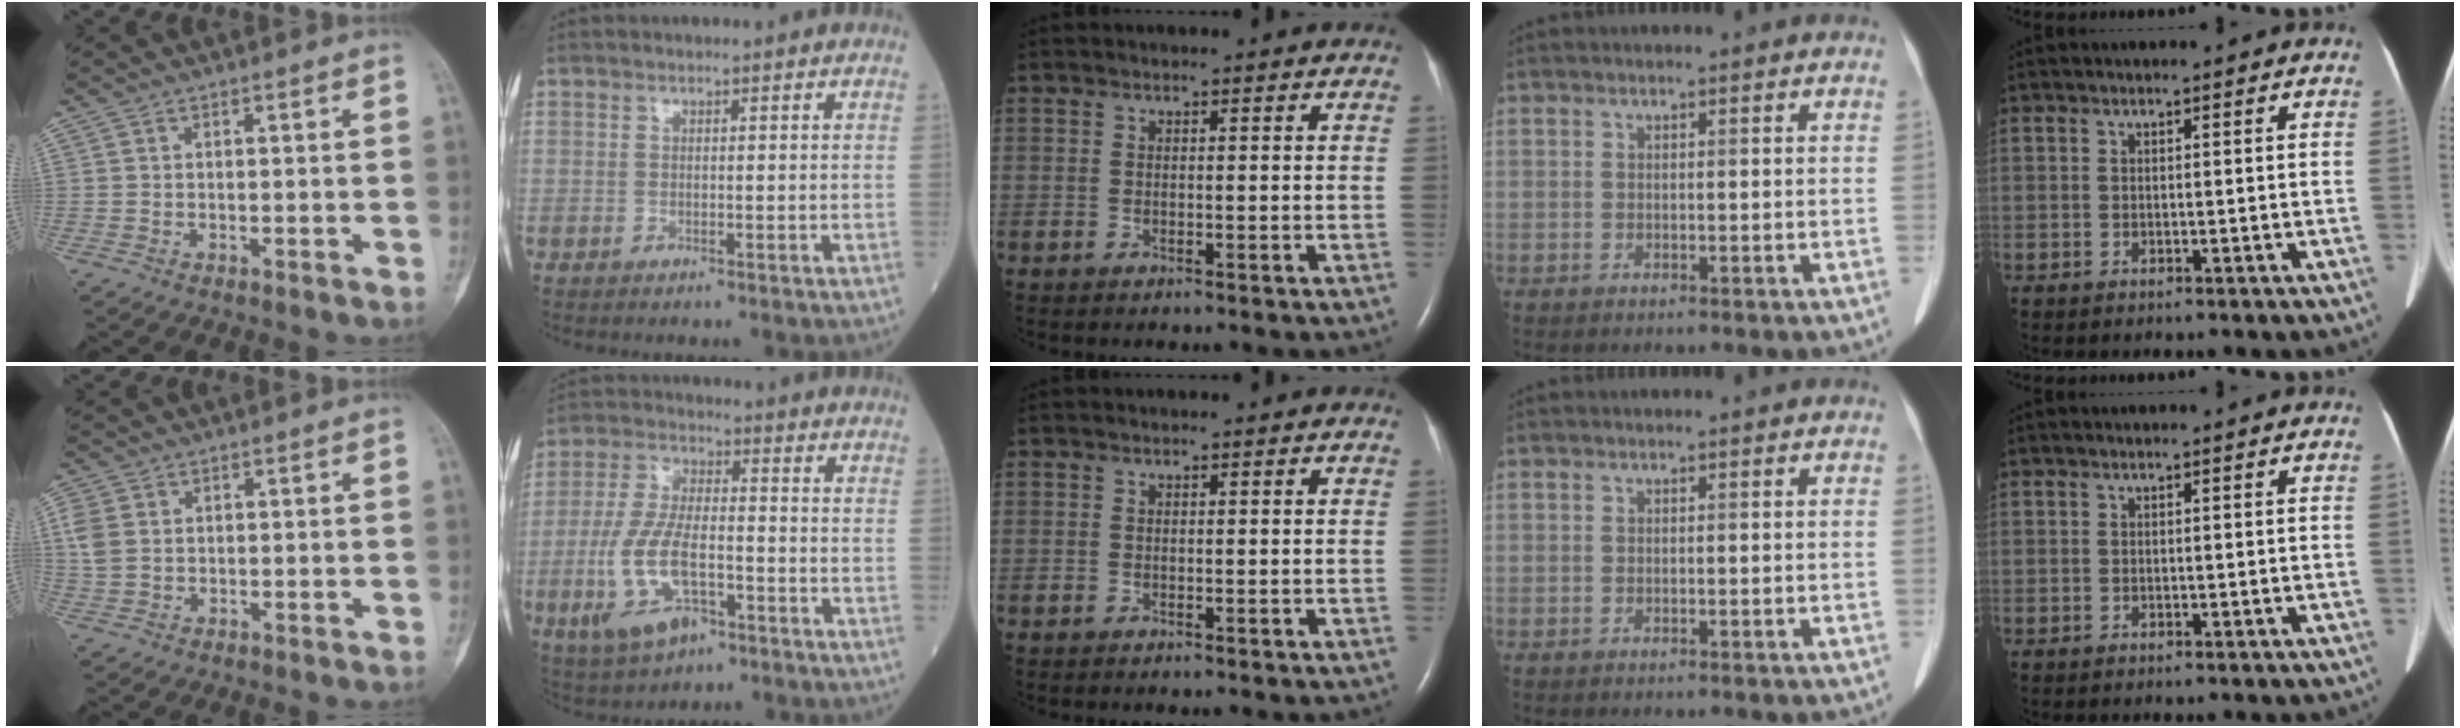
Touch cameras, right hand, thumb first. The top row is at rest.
{"thumb": {"total": 4.2, "force": [1.0, 3.0, 2.8], "torque": [-0.071, 0.005, 0.022]}, "index": {"total": 11.6, "force": [-4.5, 4.5, 9.7], "torque": [-0.218, -0.005, -0.079]}}